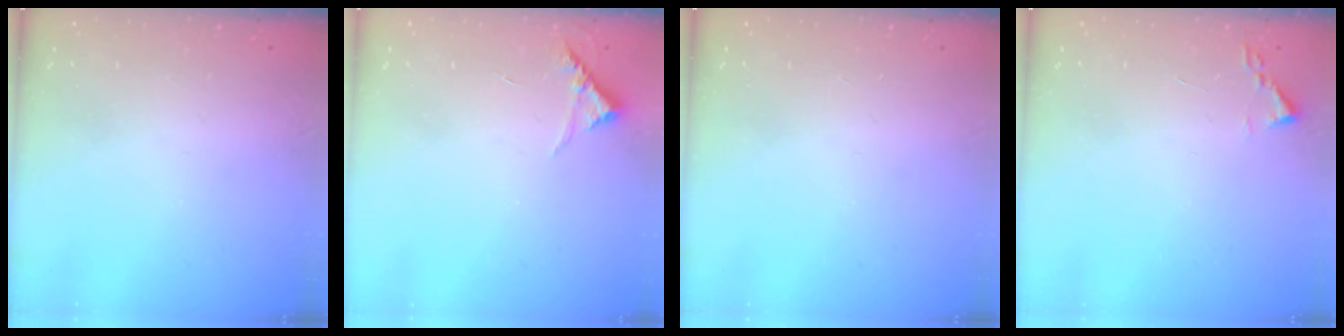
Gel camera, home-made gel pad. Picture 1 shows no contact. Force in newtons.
{"total": 5.0, "press": 5.0, "slide": 0.4}
{"total": 0.0}
{"total": 1.9, "press": 1.8, "slide": 0.3}